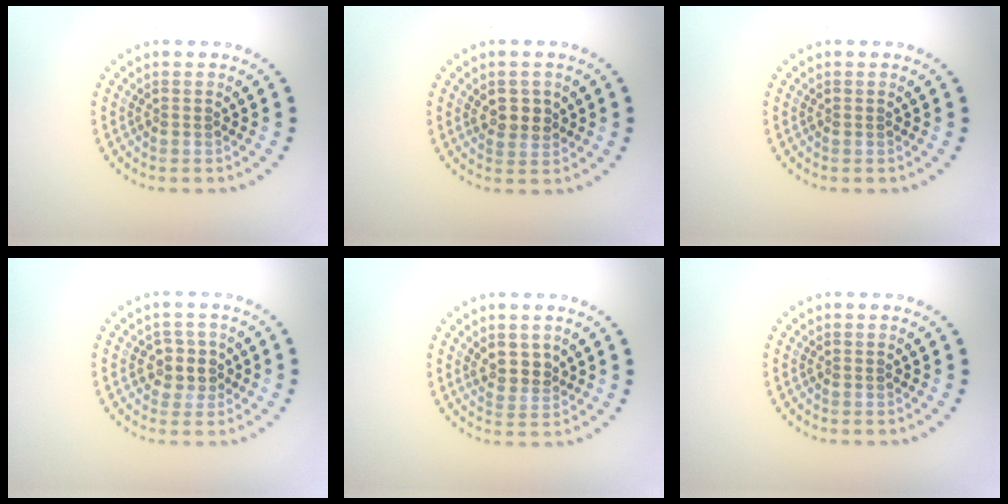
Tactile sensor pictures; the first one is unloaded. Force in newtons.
{"total": 1.9, "press": 1.8, "slide": 0.5}
{"total": 0.0}
{"total": 2.3, "press": 2.0, "slide": 1.0}
{"total": 2.4, "press": 2.1, "slide": 1.1}
{"total": 0.0}